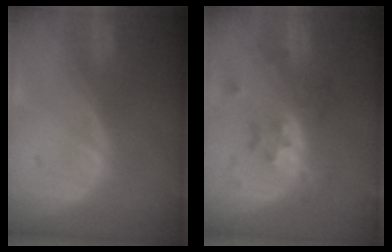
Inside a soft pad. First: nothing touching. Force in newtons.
{"total": 6.1, "press": 5.9, "slide": 1.7}